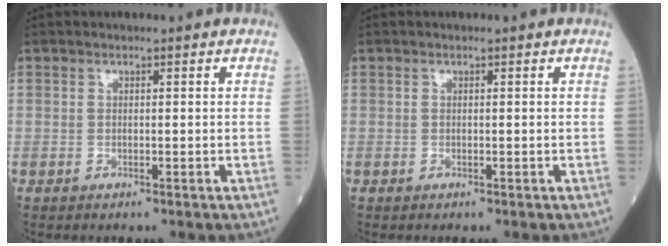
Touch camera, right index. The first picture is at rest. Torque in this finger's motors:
{"motor_torque": [0.01, 0.01, 0.00, 0.00]}